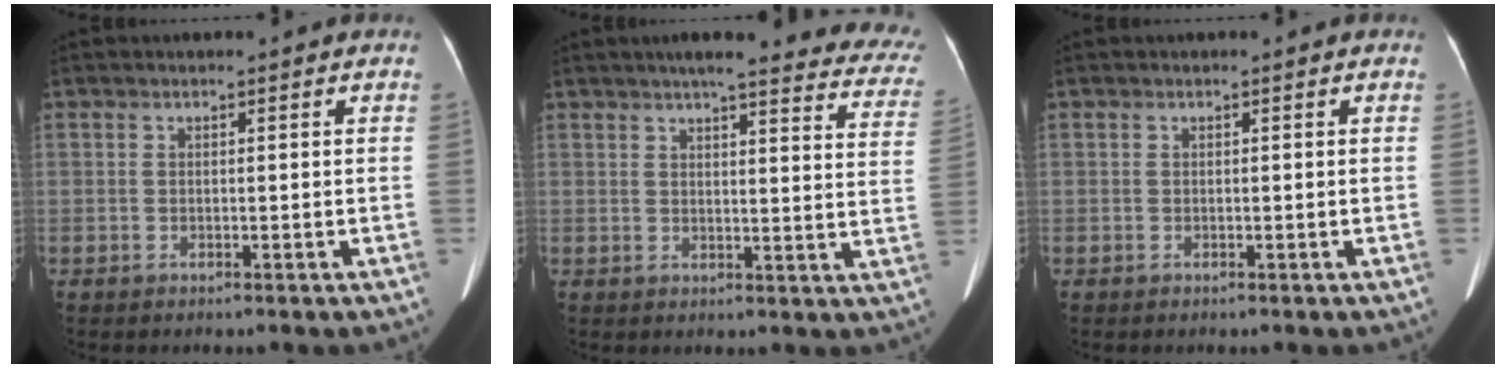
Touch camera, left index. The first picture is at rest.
{"total": 23.0, "force": [20.3, 3.1, 10.4], "torque": [-0.118, -0.041, 0.216]}
{"total": 0.0}